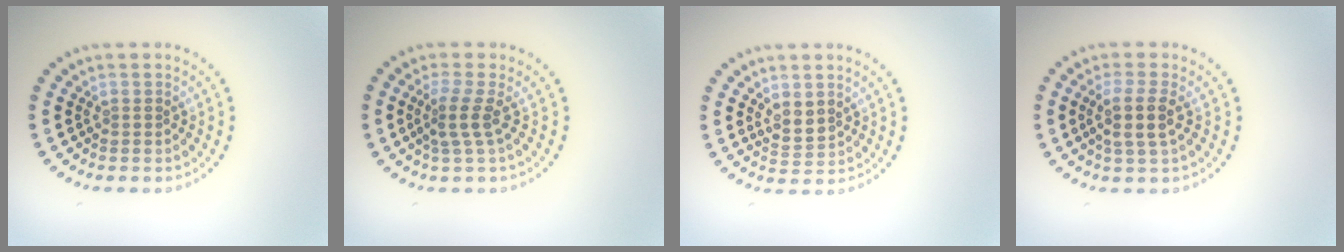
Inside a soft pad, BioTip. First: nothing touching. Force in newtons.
{"total": 2.3, "press": 1.6, "slide": 1.7}
{"total": 2.1, "press": 1.6, "slide": 1.3}
{"total": 2.9, "press": 2.4, "slide": 1.5}